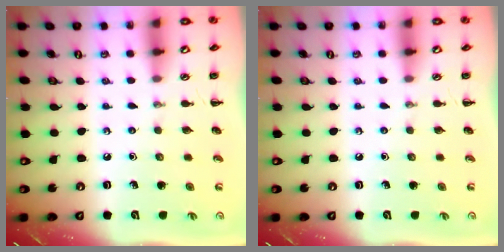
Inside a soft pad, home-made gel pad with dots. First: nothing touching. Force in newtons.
{"total": 0.0}